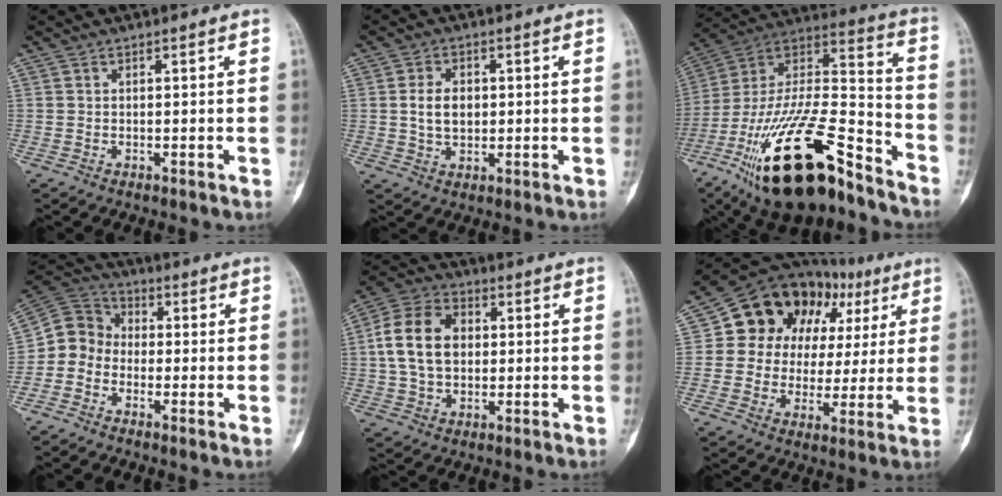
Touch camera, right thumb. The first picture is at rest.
{"total": 7.8, "force": [0.6, 5.3, 5.7], "torque": [-0.087, 0.003, 0.015]}
{"total": 30.9, "force": [-18.4, 11.3, 22.1], "torque": [-0.415, 0.060, -0.314]}
{"total": 7.5, "force": [-1.9, 6.6, 2.8], "torque": [-0.034, 0.045, -0.052]}
{"total": 12.8, "force": [1.3, 9.1, 8.9], "torque": [-0.153, 0.019, 0.019]}
{"total": 19.3, "force": [6.8, 14.7, 10.5], "torque": [-0.095, 0.025, 0.109]}